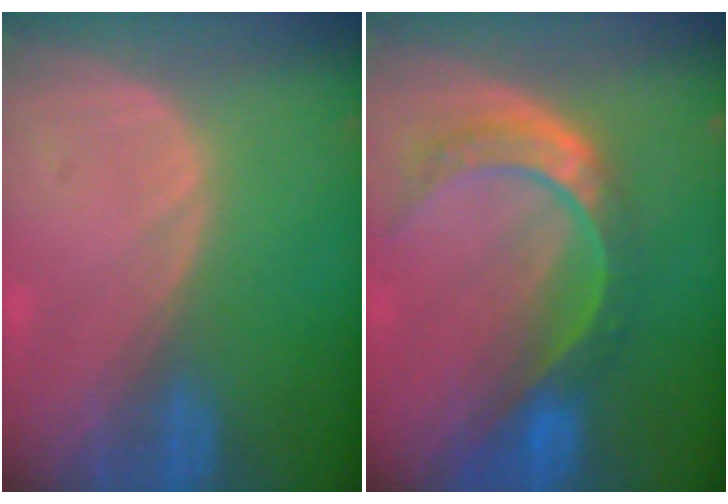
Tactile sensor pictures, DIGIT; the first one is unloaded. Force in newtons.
{"total": 8.8, "press": 7.4, "slide": 4.8}